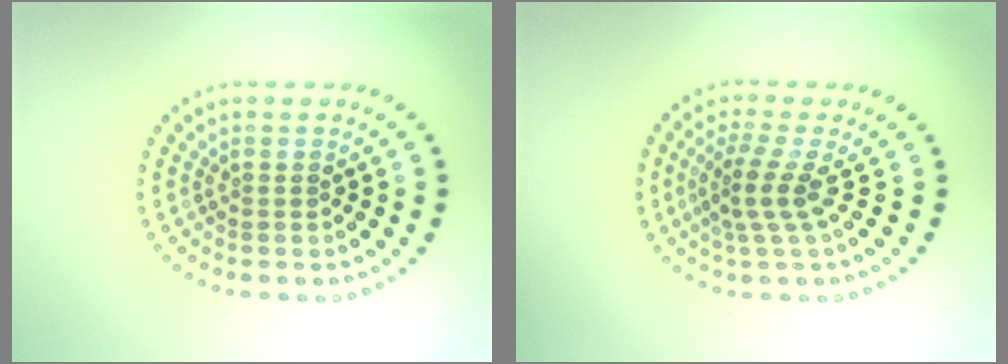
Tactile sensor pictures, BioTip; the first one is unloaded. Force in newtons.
{"total": 3.0, "press": 2.0, "slide": 2.3}